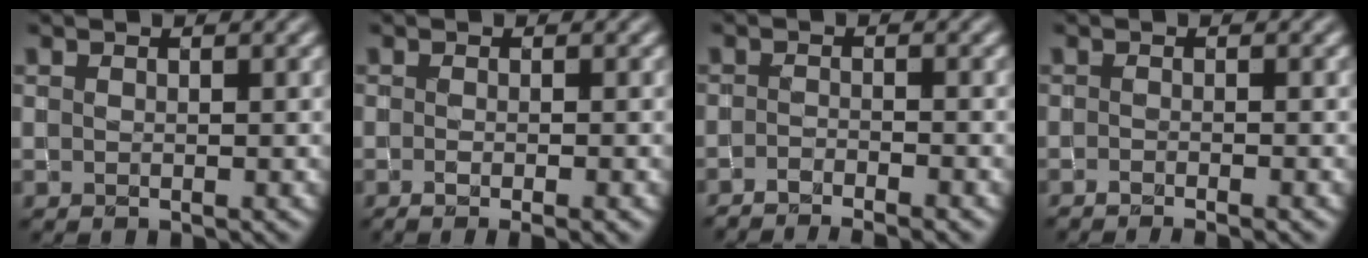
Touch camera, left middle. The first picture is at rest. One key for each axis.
{"total": 2.7, "fx": -1.0, "fy": 0.8, "fz": 2.4, "tx": -0.031, "ty": -0.006, "tz": -0.012}
{"total": 3.7, "fx": -3.1, "fy": 0.5, "fz": 2.1, "tx": -0.037, "ty": -0.001, "tz": -0.055}
{"total": 2.4, "fx": -1.7, "fy": 0.5, "fz": 1.6, "tx": -0.018, "ty": -0.001, "tz": -0.029}